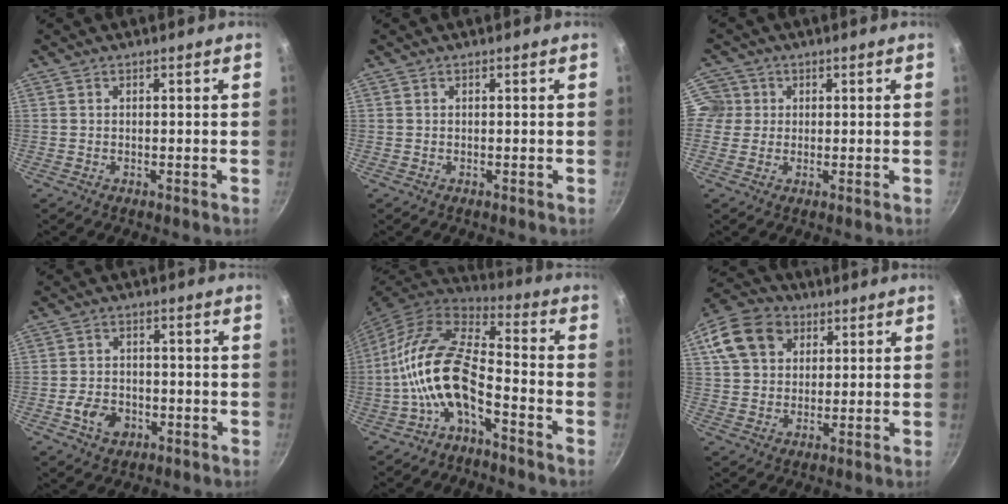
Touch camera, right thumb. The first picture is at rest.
{"total": 0.0}
{"total": 4.6, "force": [0.8, 4.4, 0.8], "torque": [0.019, 0.001, 0.004]}
{"total": 6.3, "force": [-2.3, 4.6, 3.6], "torque": [-0.053, 0.019, -0.038]}
{"total": 14.8, "force": [-4.9, 6.9, 12.1], "torque": [-0.231, 0.051, -0.108]}
{"total": 14.0, "force": [5.4, 10.8, 7.1], "torque": [-0.120, 0.014, 0.088]}